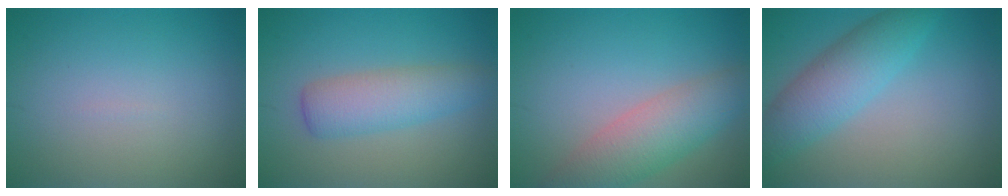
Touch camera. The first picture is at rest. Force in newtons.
{"total": 4.2, "press": 4.2, "slide": 0.1}
{"total": 5.4, "press": 5.4, "slide": 0.4}
{"total": 5.1, "press": 5.1, "slide": 0.1}